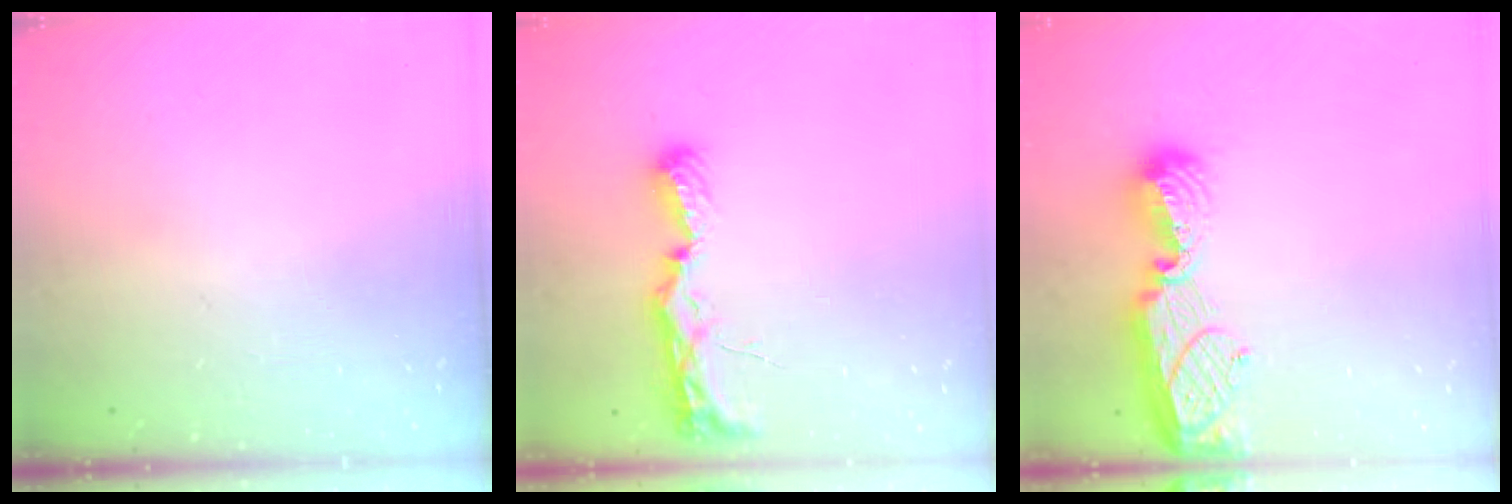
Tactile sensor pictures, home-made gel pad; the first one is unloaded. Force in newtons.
{"total": 7.7, "press": 7.7, "slide": 0.5}
{"total": 10.7, "press": 10.7, "slide": 1.0}